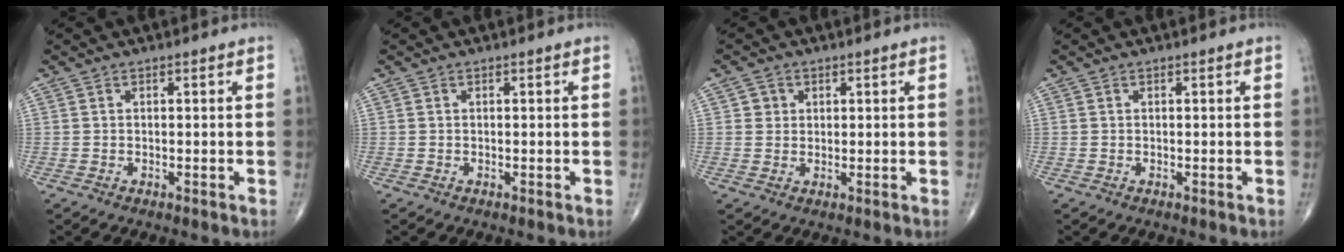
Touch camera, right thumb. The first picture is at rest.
{"total": 0.0}
{"total": 2.5, "force": [0.8, 2.3, 0.5], "torque": [0.006, -0.002, 0.009]}
{"total": 0.0}